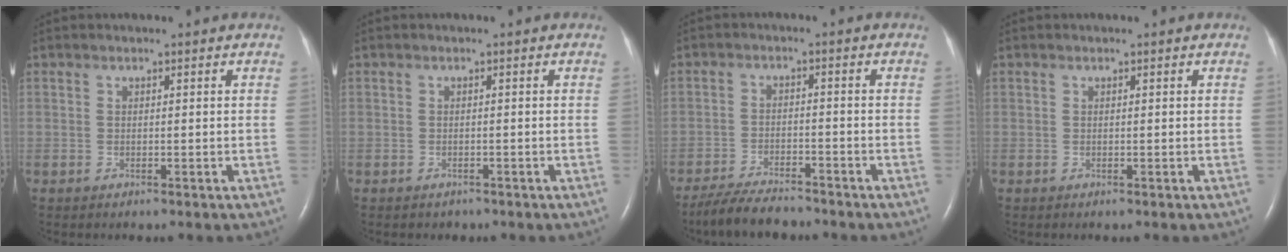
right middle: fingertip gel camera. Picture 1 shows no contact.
{"total": 1.2, "force": [-0.9, 0.7, -0.1], "torque": [-0.002, 0.002, -0.013]}
{"total": 7.4, "force": [-6.6, 1.3, 3.0], "torque": [-0.055, -0.020, -0.114]}
{"total": 0.0}